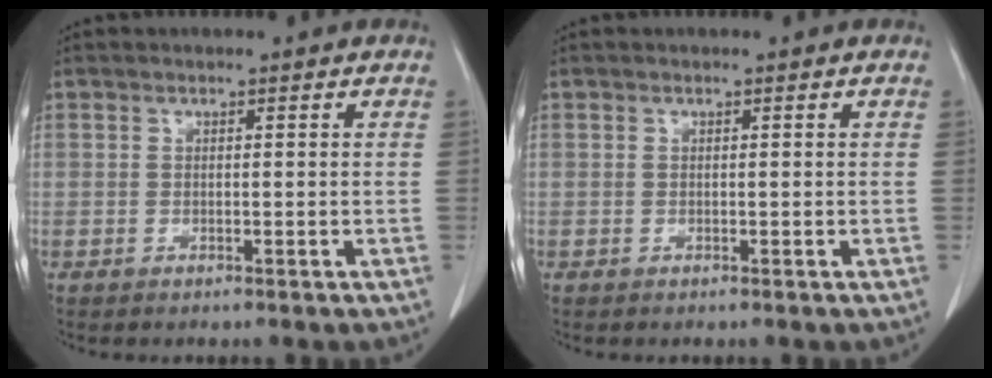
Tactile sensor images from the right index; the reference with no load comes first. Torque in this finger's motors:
{"motor_torque": [0.00, 0.00, 0.00, 0.00]}